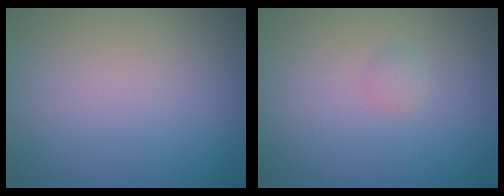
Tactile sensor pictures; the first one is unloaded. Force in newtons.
{"total": 0.7, "press": 0.7, "slide": 0.0}